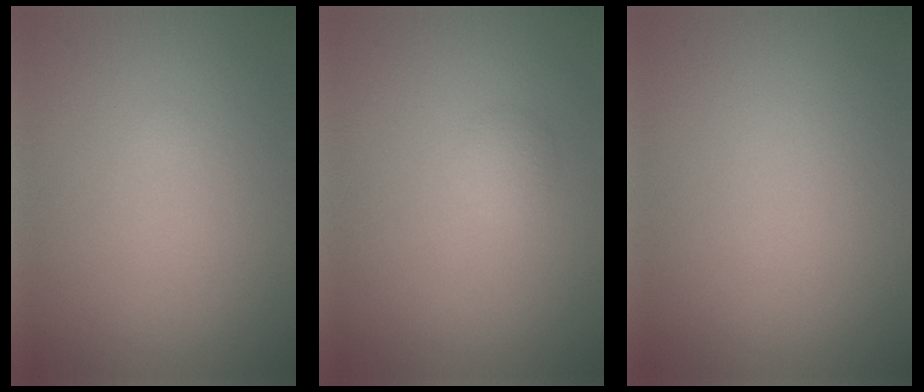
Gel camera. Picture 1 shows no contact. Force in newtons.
{"total": 1.2, "press": 1.2, "slide": 0.1}
{"total": 0.0}